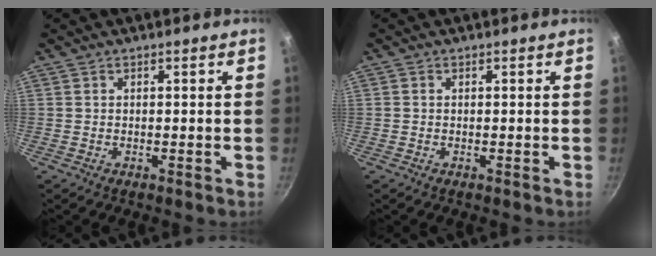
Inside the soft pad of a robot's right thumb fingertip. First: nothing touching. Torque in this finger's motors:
{"motor_torque": [-0.03, -0.20, -0.38, 0.30, 0.05]}